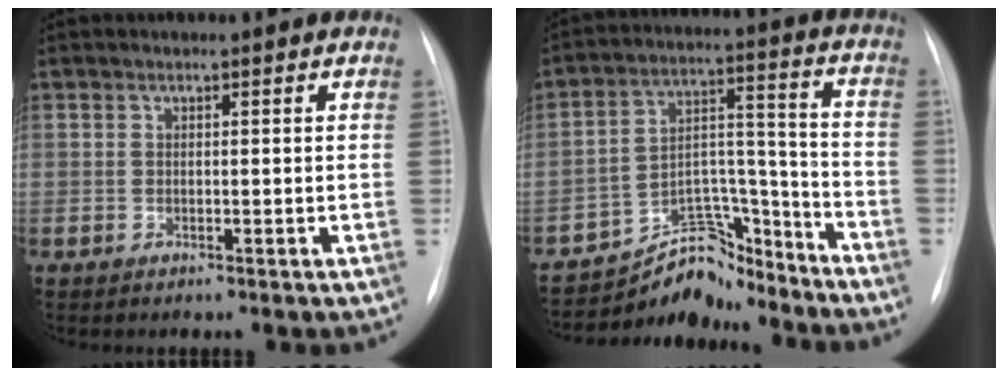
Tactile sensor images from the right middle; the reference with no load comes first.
{"total": 11.5, "force": [-10.8, 3.7, 1.0], "torque": [-0.008, 0.061, -0.181]}